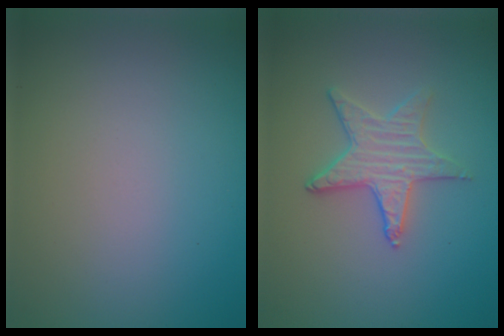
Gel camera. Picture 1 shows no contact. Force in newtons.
{"total": 2.8, "press": 2.7, "slide": 0.7}